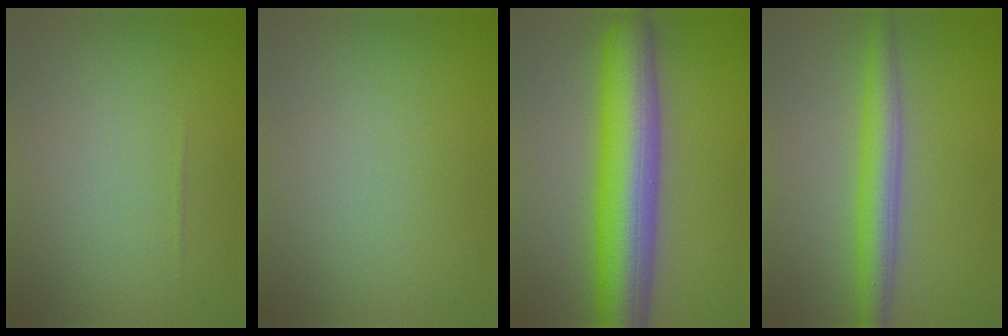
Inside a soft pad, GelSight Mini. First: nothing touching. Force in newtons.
{"total": 0.0}
{"total": 9.9, "press": 9.9, "slide": 0.1}
{"total": 4.0, "press": 4.0, "slide": 0.0}